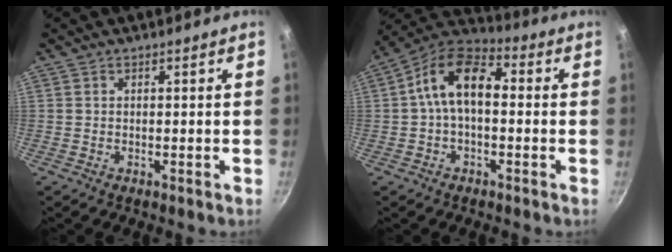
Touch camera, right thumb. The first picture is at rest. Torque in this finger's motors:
{"motor_torque": [-0.20, 1.16, 1.28, 0.07, 0.26]}